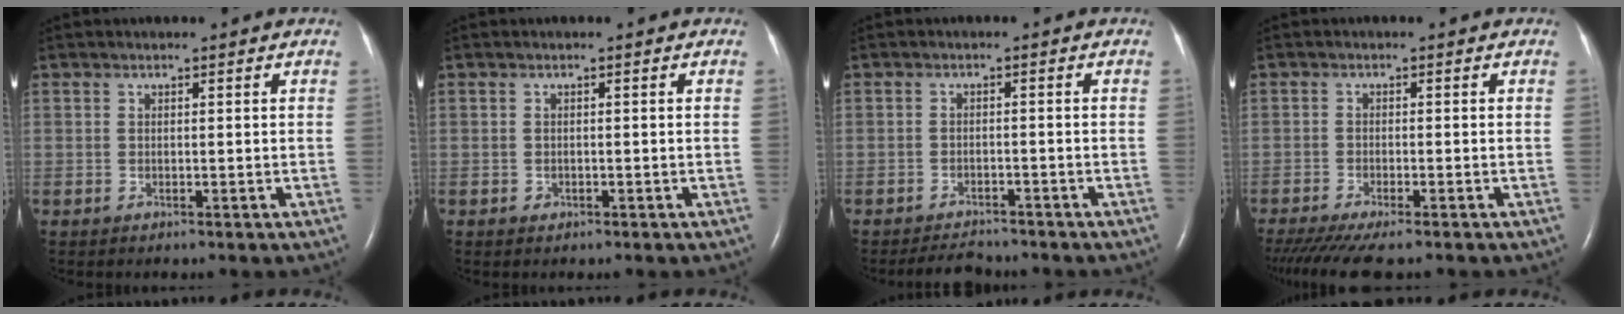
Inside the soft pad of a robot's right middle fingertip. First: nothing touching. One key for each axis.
{"total": 0.6, "fx": -0.3, "fy": 0.5, "fz": 0.1, "tx": -0.005, "ty": 0.002, "tz": -0.005}
{"total": 3.6, "fx": -3.5, "fy": 0.8, "fz": 0.5, "tx": -0.015, "ty": -0.009, "tz": -0.056}
{"total": 9.0, "fx": -7.4, "fy": 0.8, "fz": 5.0, "tx": -0.074, "ty": -0.021, "tz": -0.119}